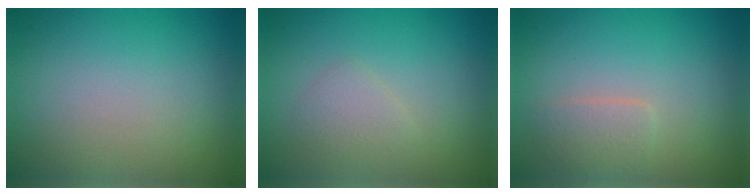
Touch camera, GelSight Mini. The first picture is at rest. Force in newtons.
{"total": 1.6, "press": 1.6, "slide": 0.0}
{"total": 1.8, "press": 1.8, "slide": 0.0}